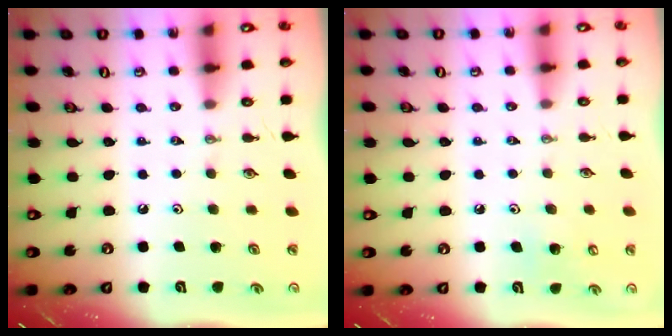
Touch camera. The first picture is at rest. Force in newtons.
{"total": 6.5, "press": 6.4, "slide": 1.1}